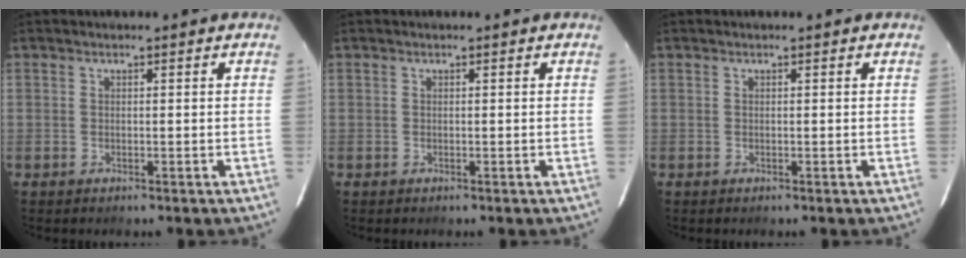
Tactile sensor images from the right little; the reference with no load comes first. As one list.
[{"total": 0.0}, {"total": 0.0}]